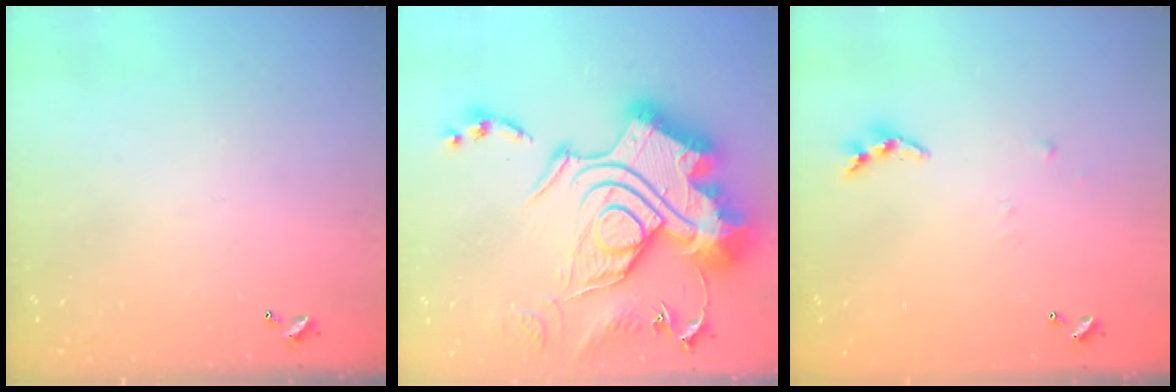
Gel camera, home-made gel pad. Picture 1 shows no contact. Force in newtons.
{"total": 1.1, "press": 1.1, "slide": 0.0}
{"total": 4.6, "press": 4.5, "slide": 0.5}